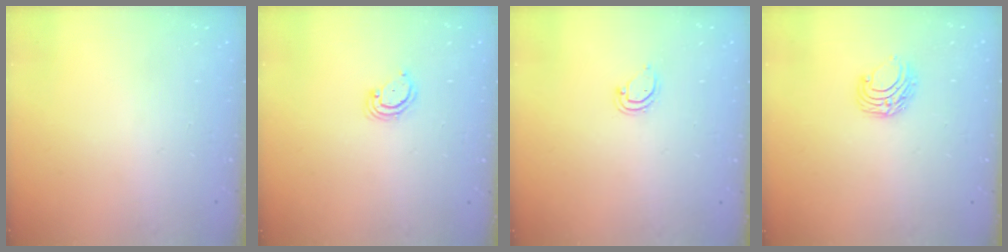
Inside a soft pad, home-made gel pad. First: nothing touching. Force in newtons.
{"total": 3.3, "press": 3.3, "slide": 0.4}
{"total": 3.6, "press": 3.5, "slide": 0.4}
{"total": 6.7, "press": 6.7, "slide": 0.7}